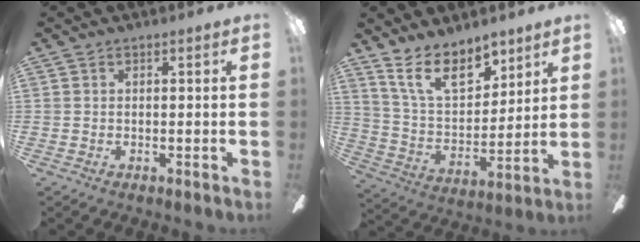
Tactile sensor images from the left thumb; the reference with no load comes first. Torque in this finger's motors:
{"motor_torque": [0.35, 0.32, 0.04, -0.25, 0.14]}